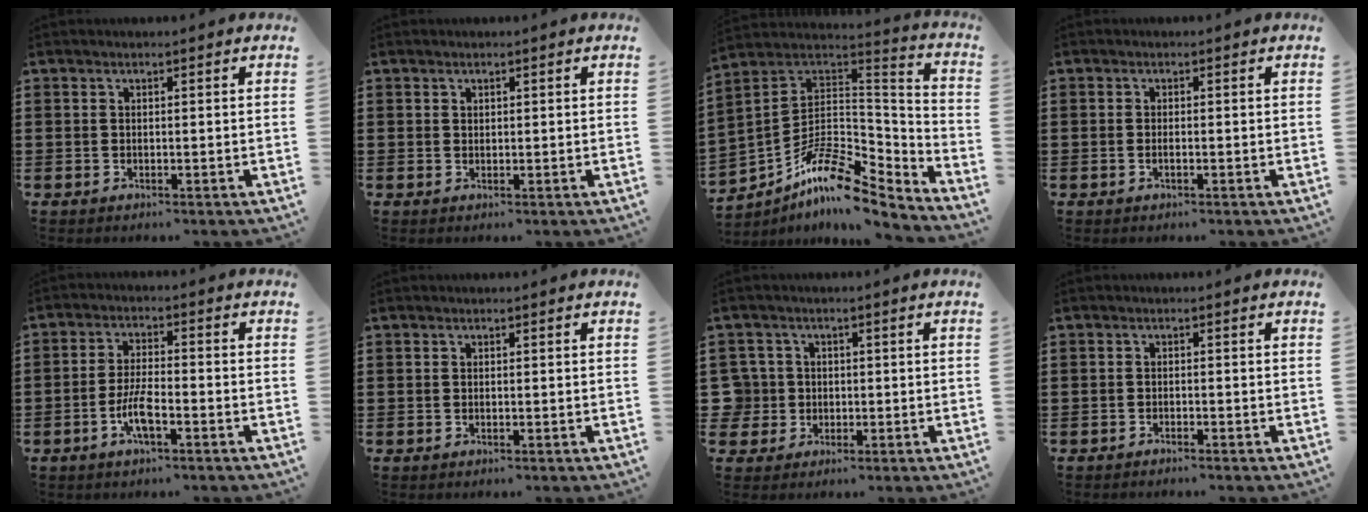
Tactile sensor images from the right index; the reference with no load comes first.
{"total": 0.6, "force": [0.4, 0.4, 0.1], "torque": [-0.004, 0.001, 0.008]}
{"total": 11.5, "force": [-7.8, 4.5, 7.1], "torque": [-0.140, 0.003, -0.152]}
{"total": 0.7, "force": [-0.3, 0.1, 0.6], "torque": [-0.011, -0.004, -0.006]}
{"total": 5.3, "force": [-2.4, 1.3, 4.5], "torque": [-0.102, -0.006, -0.050]}
{"total": 0.0}
{"total": 3.7, "force": [-0.3, 3.7, 0.6], "torque": [-0.044, 0.005, -0.014]}
{"total": 1.0, "force": [-1.0, -0.2, 0.1], "torque": [-0.005, -0.003, -0.019]}